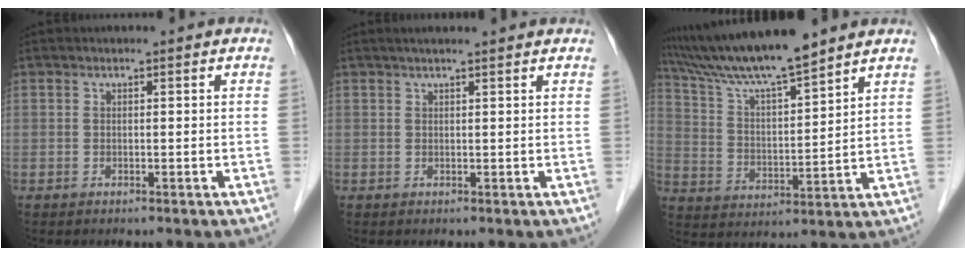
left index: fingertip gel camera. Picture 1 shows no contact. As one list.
[{"total": 5.5, "force": [4.7, 0.1, 2.8], "torque": [-0.038, 0.025, 0.057]}, {"total": 12.8, "force": [11.2, -0.4, 6.1], "torque": [-0.118, 0.011, 0.206]}]